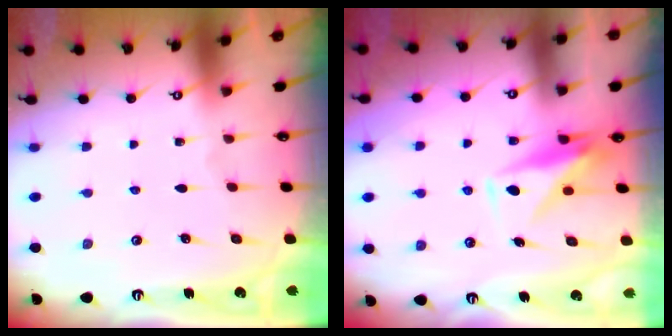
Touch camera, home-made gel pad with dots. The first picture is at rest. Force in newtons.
{"total": 8.8, "press": 8.8, "slide": 0.1}